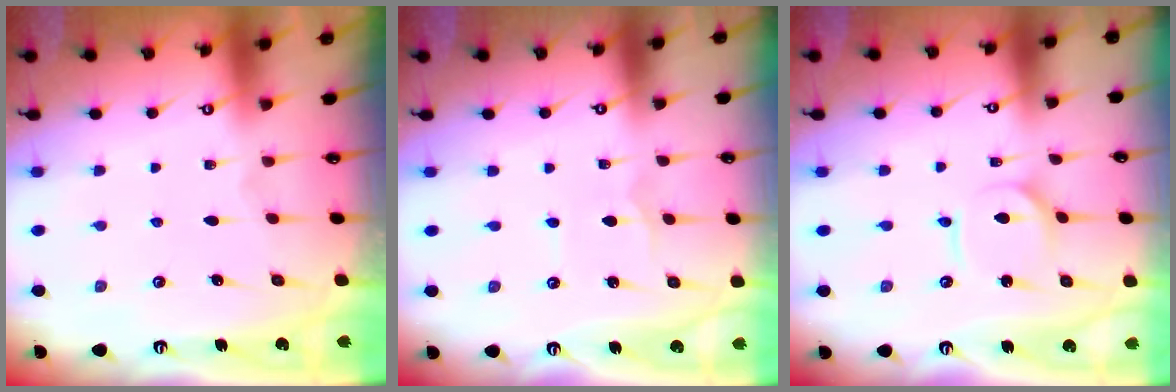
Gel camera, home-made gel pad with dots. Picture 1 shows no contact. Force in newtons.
{"total": 1.1, "press": 1.1, "slide": 0.2}
{"total": 2.5, "press": 2.5, "slide": 0.2}